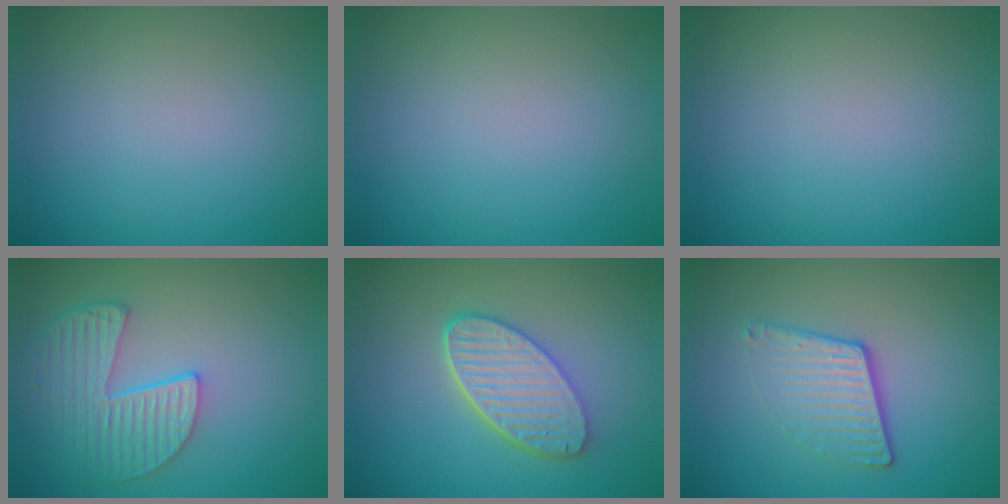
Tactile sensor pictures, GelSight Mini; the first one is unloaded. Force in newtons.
{"total": 0.0}
{"total": 0.0}
{"total": 5.3, "press": 4.3, "slide": 3.1}
{"total": 5.7, "press": 4.4, "slide": 3.6}
{"total": 4.0, "press": 2.7, "slide": 2.9}